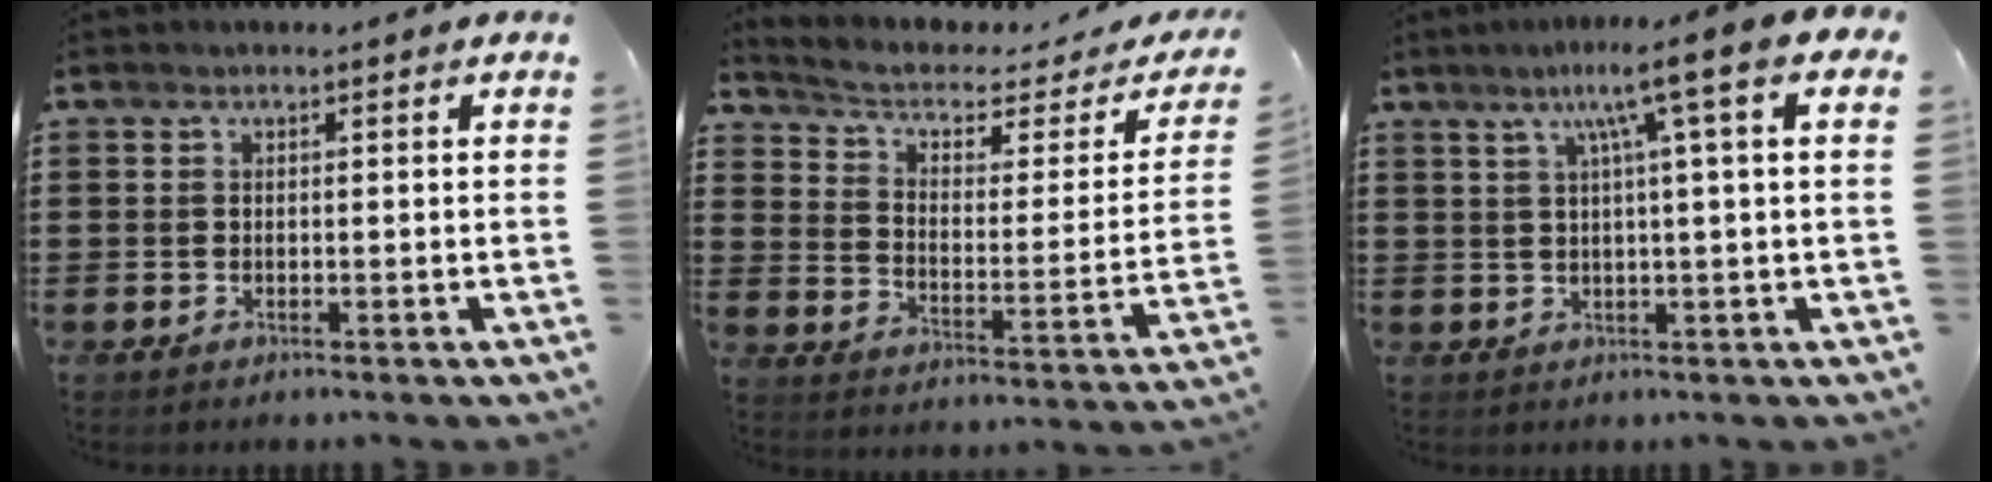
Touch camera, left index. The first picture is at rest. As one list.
[{"total": 4.1, "force": [2.5, 1.8, 2.6], "torque": [-0.067, -0.017, 0.036]}, {"total": 7.9, "force": [2.7, -0.7, 7.4], "torque": [-0.142, -0.005, 0.032]}]